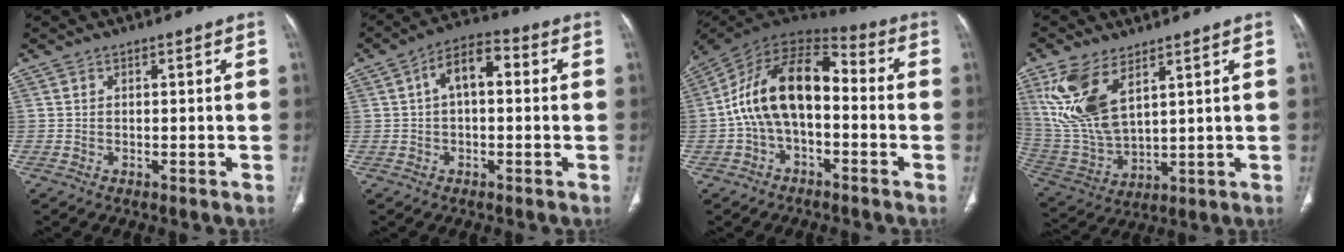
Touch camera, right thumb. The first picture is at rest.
{"total": 7.9, "force": [1.1, 4.3, 6.6], "torque": [-0.102, 0.029, 0.009]}
{"total": 16.3, "force": [-1.2, 9.3, 13.4], "torque": [-0.228, 0.051, -0.033]}
{"total": 14.2, "force": [6.8, 6.7, 10.6], "torque": [-0.224, -0.023, 0.153]}